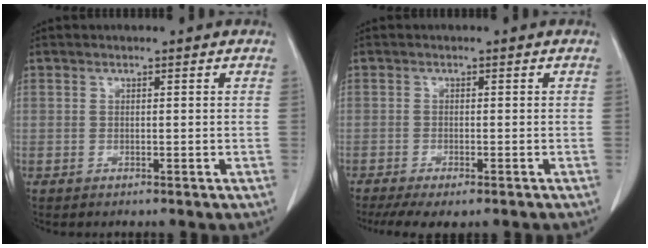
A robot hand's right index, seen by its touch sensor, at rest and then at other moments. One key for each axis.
{"total": 7.7, "fx": -6.0, "fy": 2.0, "fz": 4.4, "tx": -0.060, "ty": -0.011, "tz": -0.089}